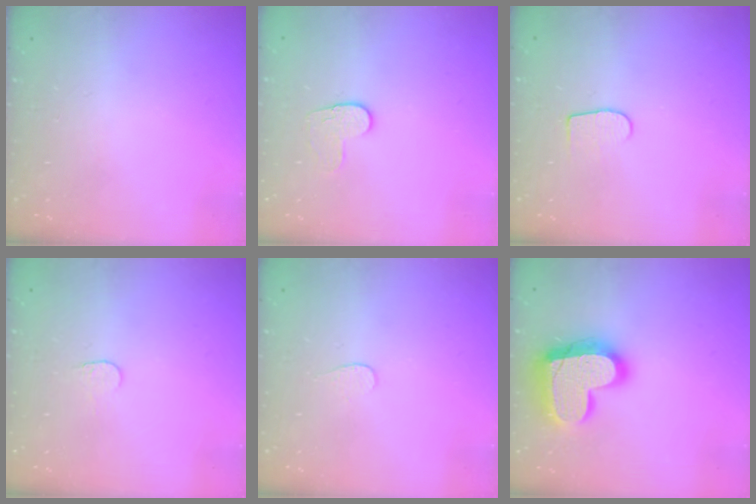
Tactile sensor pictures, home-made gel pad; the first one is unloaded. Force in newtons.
{"total": 7.9, "press": 7.8, "slide": 0.6}
{"total": 5.8, "press": 5.8, "slide": 0.5}
{"total": 3.6, "press": 3.6, "slide": 0.3}
{"total": 3.3, "press": 3.3, "slide": 0.3}
{"total": 20.9, "press": 20.8, "slide": 1.8}